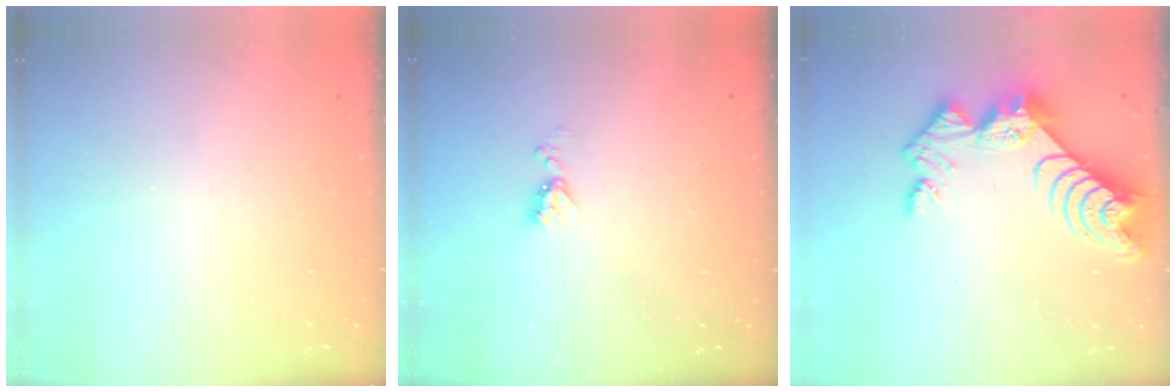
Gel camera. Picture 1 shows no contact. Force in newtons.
{"total": 5.9, "press": 5.9, "slide": 0.8}
{"total": 12.5, "press": 12.5, "slide": 1.2}